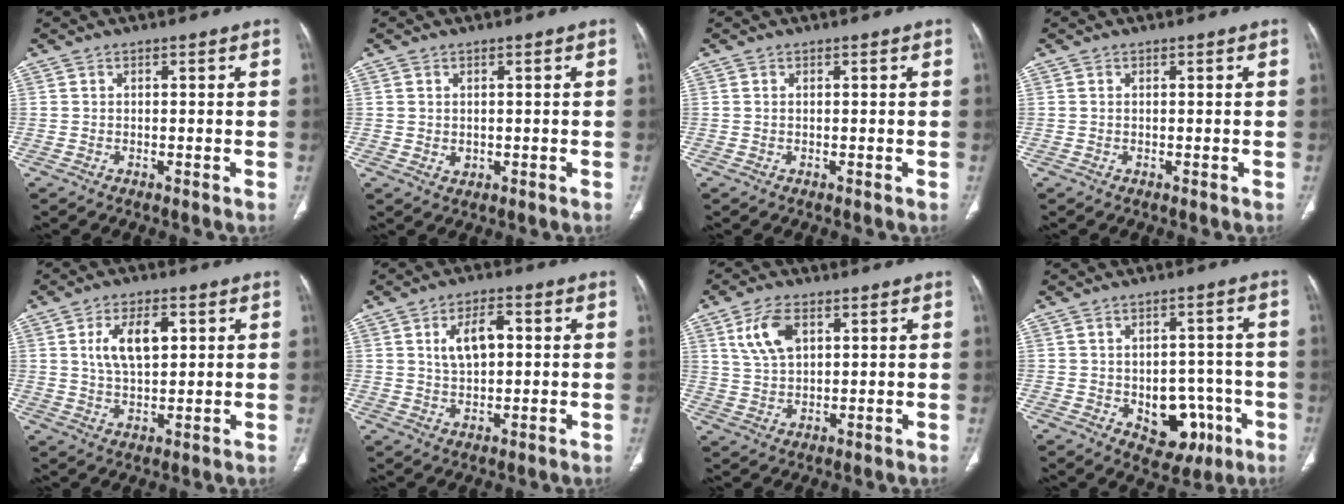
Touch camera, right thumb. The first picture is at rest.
{"total": 1.4, "force": [0.3, 1.2, 0.7], "torque": [-0.013, -0.004, 0.013]}
{"total": 0.0}
{"total": 0.0}
{"total": 8.6, "force": [2.5, 4.4, 6.9], "torque": [-0.115, -0.004, 0.050]}
{"total": 6.9, "force": [1.6, 3.7, 5.6], "torque": [-0.089, 0.004, 0.029]}
{"total": 7.7, "force": [3.3, 4.2, 5.6], "torque": [-0.104, -0.005, 0.071]}
{"total": 10.4, "force": [-3.3, 7.3, 6.7], "torque": [-0.043, 0.026, -0.026]}